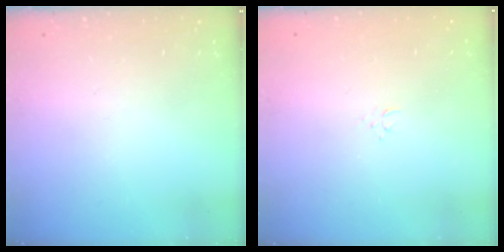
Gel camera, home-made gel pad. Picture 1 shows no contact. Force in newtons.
{"total": 2.4, "press": 2.4, "slide": 0.3}